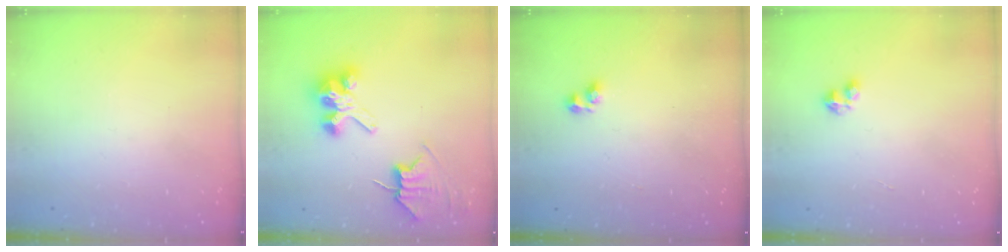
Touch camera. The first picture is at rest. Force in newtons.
{"total": 7.2, "press": 7.2, "slide": 0.6}
{"total": 2.4, "press": 2.3, "slide": 0.4}
{"total": 2.4, "press": 2.4, "slide": 0.4}